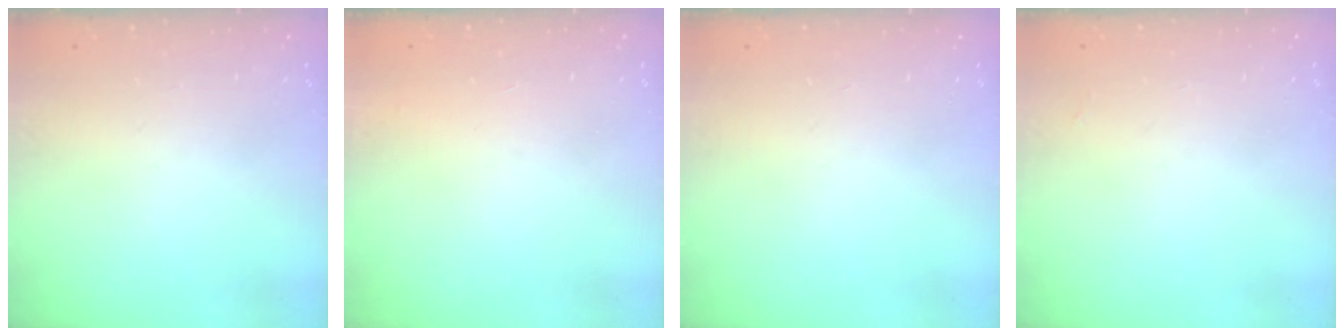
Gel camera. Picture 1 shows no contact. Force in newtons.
{"total": 3.4, "press": 3.4, "slide": 0.1}
{"total": 0.0}
{"total": 1.9, "press": 1.9, "slide": 0.3}